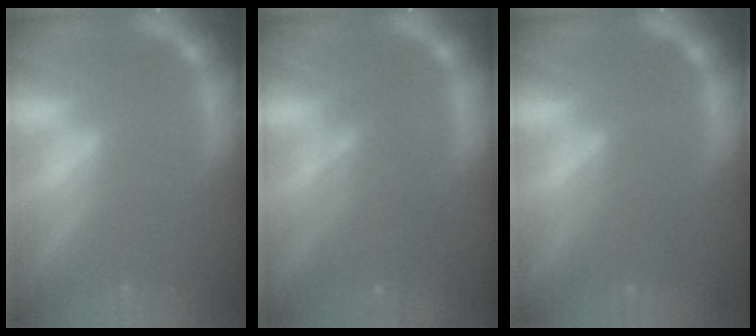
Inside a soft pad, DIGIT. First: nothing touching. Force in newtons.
{"total": 4.1}
{"total": 2.5}